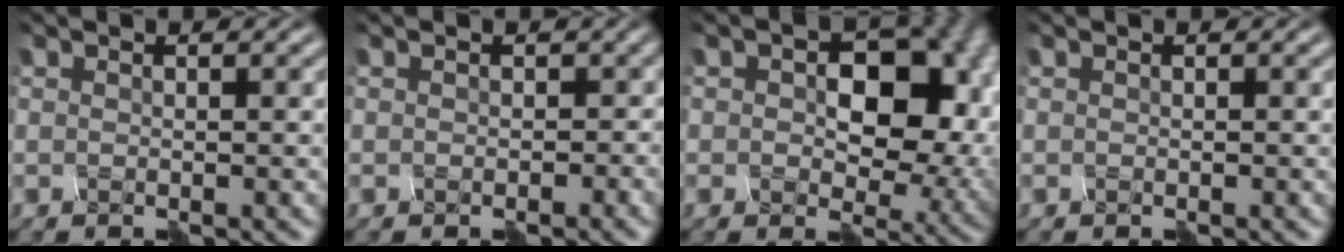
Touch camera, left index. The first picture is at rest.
{"total": 1.1, "force": [-0.5, 0.9, 0.4], "torque": [-0.001, 0.006, 0.014]}
{"total": 11.7, "force": [1.1, 7.5, 8.8], "torque": [-0.101, 0.006, 0.040]}
{"total": 0.0}